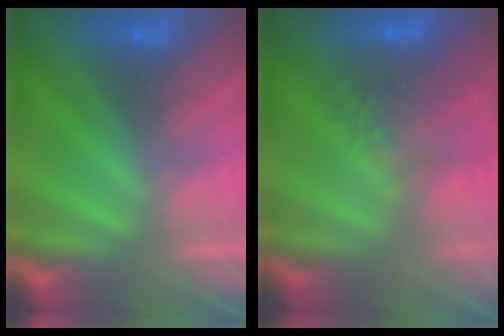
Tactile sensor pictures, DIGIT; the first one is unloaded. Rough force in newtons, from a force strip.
{"total": 4.6}